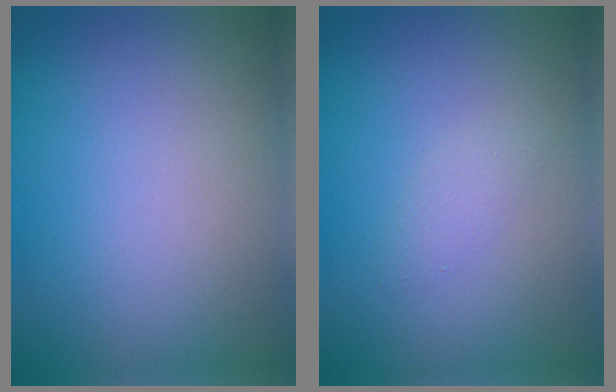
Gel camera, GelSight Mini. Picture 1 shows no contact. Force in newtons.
{"total": 1.1, "press": 1.1, "slide": 0.1}